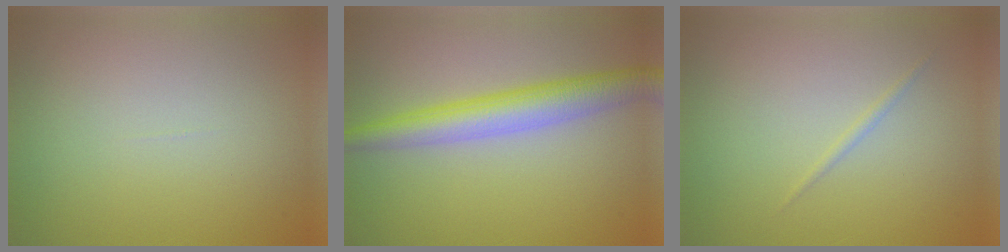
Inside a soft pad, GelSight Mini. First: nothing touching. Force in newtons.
{"total": 4.7, "press": 4.7, "slide": 0.1}
{"total": 0.5, "press": 0.5, "slide": 0.0}